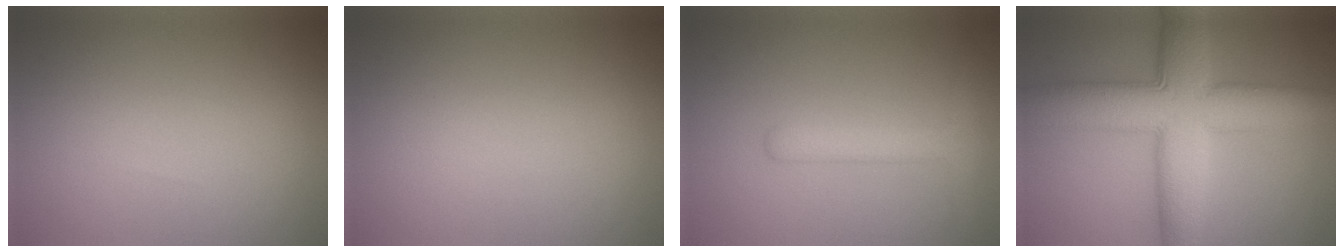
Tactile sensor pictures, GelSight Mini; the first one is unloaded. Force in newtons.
{"total": 0.0}
{"total": 3.0, "press": 3.0, "slide": 0.0}
{"total": 11.0, "press": 11.0, "slide": 0.3}